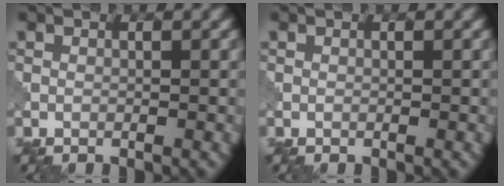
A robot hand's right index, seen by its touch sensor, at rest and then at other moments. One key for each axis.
{"total": 0.0}